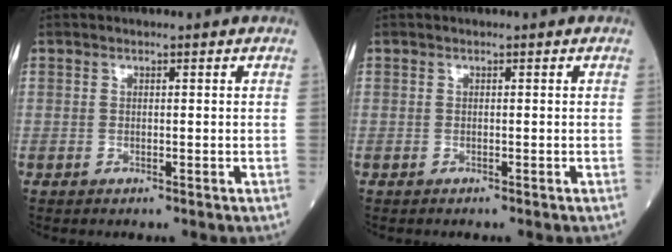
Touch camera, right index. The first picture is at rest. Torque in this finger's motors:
{"motor_torque": [-0.04, -0.01, -0.03, -0.01]}